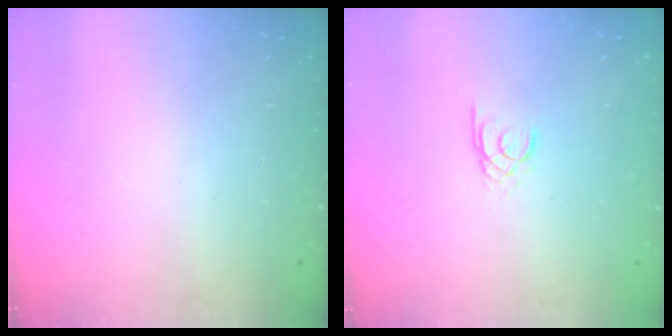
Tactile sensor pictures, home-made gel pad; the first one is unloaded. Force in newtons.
{"total": 1.6, "press": 1.6, "slide": 0.2}